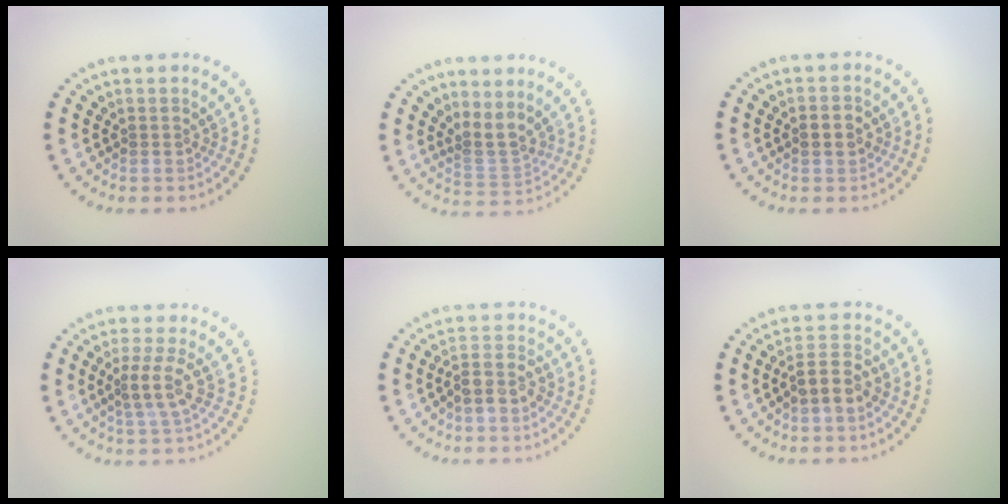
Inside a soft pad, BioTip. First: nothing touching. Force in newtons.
{"total": 2.4, "press": 1.8, "slide": 1.7}
{"total": 2.5, "press": 2.5, "slide": 0.3}
{"total": 2.5, "press": 2.0, "slide": 1.4}
{"total": 2.5, "press": 2.2, "slide": 1.1}
{"total": 2.9, "press": 2.7, "slide": 1.1}